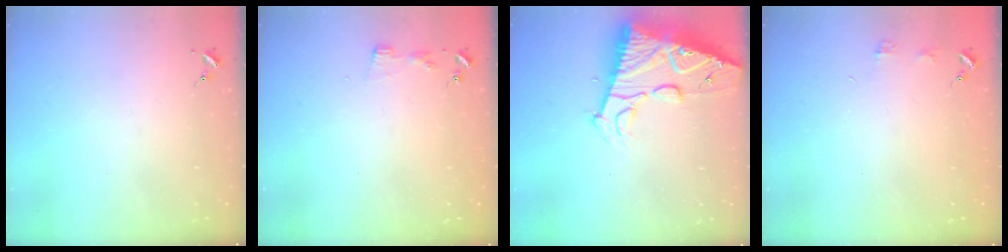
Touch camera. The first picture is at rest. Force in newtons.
{"total": 2.9, "press": 2.9, "slide": 0.3}
{"total": 18.3, "press": 18.2, "slide": 1.7}
{"total": 3.9, "press": 3.8, "slide": 0.5}